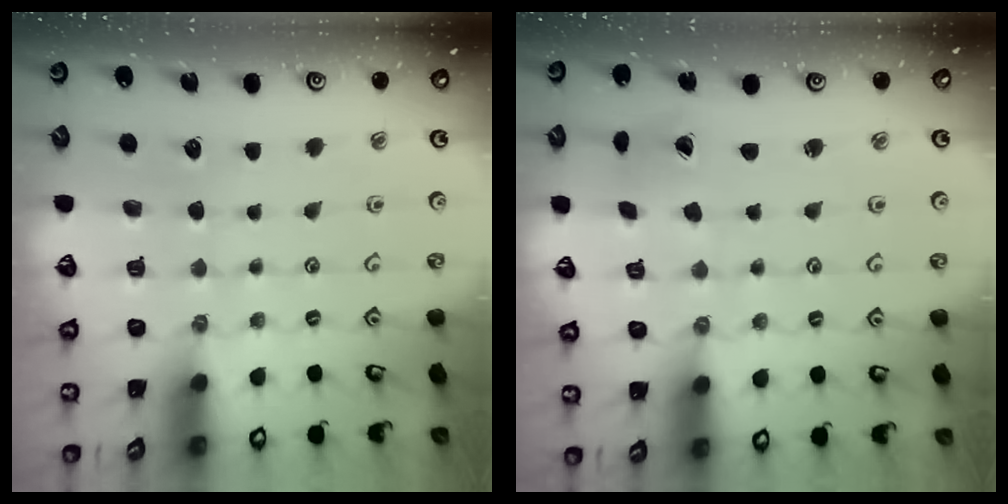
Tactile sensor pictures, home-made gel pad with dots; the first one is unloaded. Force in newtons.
{"total": 1.5, "press": 1.5, "slide": 0.2}